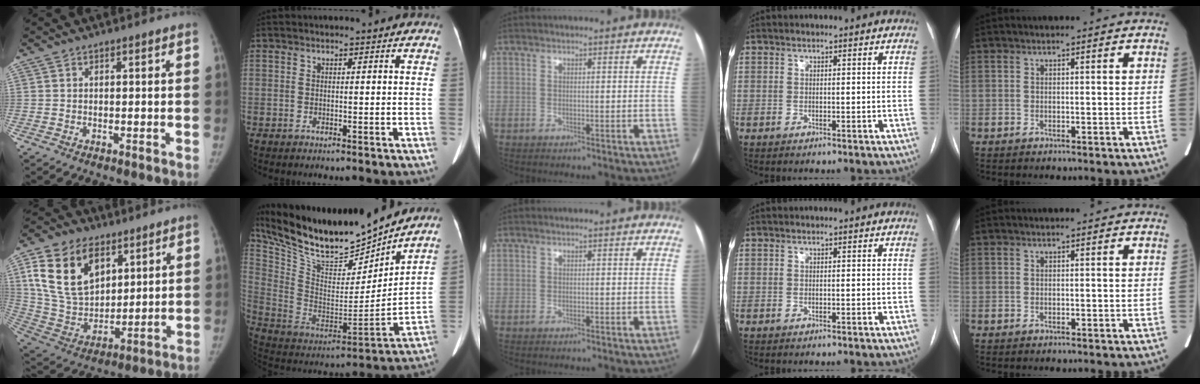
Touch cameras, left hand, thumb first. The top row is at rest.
{"thumb": {"total": 19.6, "force": [8.5, 12.6, 12.4], "torque": [-0.205, -0.029, 0.169]}, "index": {"total": 24.9, "force": [21.8, 3.8, 11.3], "torque": [-0.223, -0.018, 0.365]}}